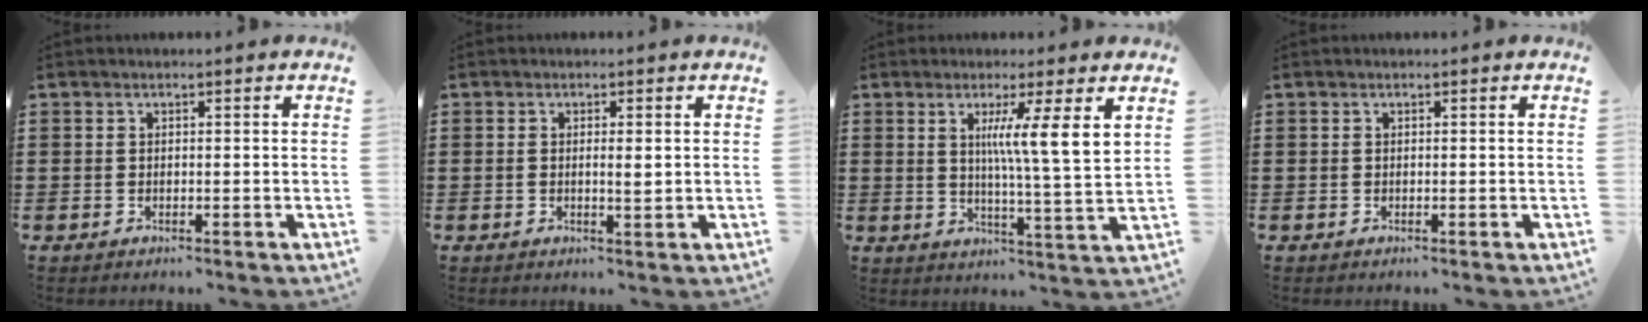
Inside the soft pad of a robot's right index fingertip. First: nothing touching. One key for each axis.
{"total": 1.9, "fx": 0.1, "fy": 0.4, "fz": 1.9, "tx": -0.035, "ty": 0.000, "tz": 0.000}
{"total": 7.3, "fx": 3.0, "fy": -0.5, "fz": 6.7, "tx": -0.121, "ty": -0.020, "tz": 0.042}
{"total": 0.0}